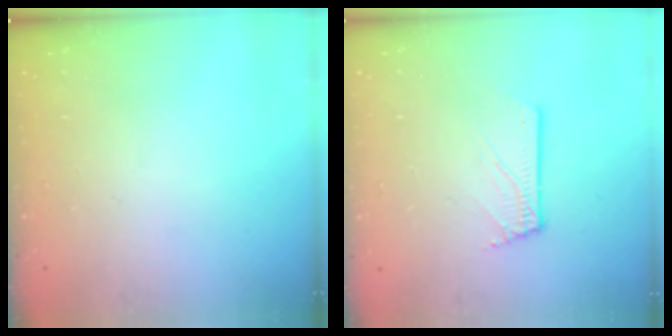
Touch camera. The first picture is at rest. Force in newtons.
{"total": 1.0, "press": 1.0, "slide": 0.1}